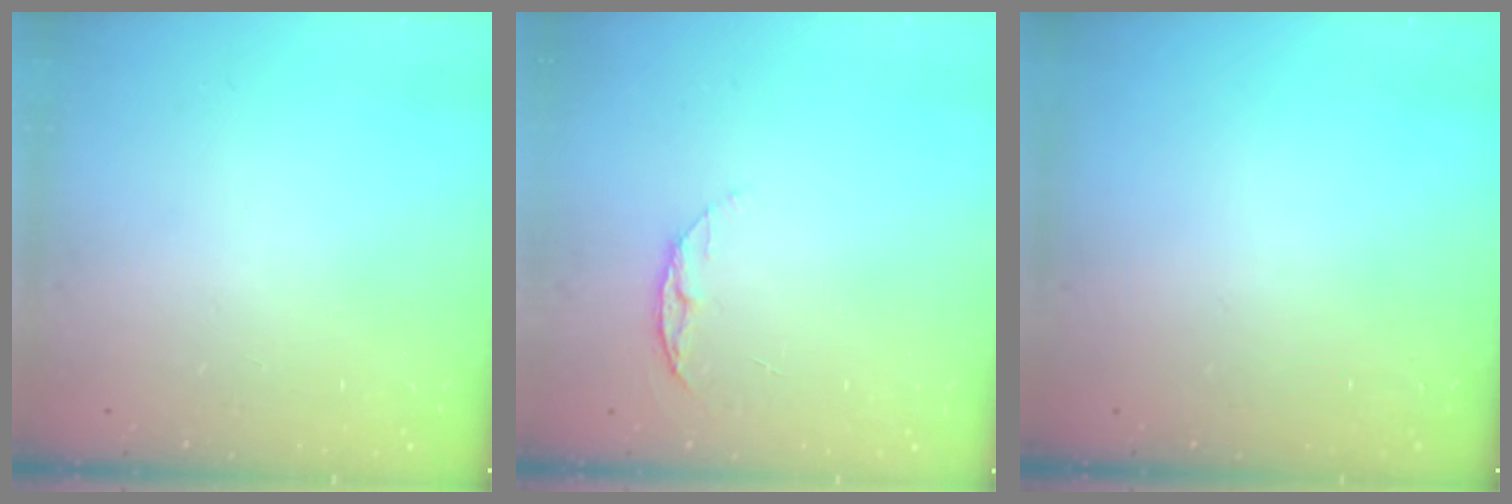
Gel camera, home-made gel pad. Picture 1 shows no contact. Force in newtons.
{"total": 6.4, "press": 6.3, "slide": 0.7}
{"total": 0.0}